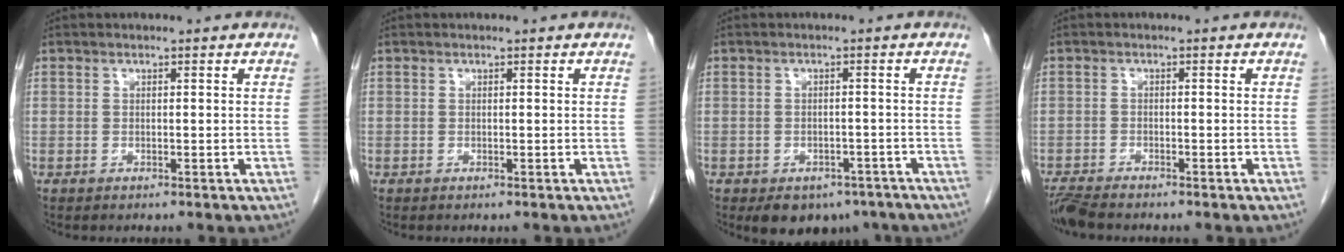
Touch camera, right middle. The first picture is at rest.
{"total": 0.0}
{"total": 6.7, "force": [-4.7, 4.1, 2.4], "torque": [-0.025, 0.005, -0.057]}
{"total": 4.4, "force": [-4.0, 0.6, 1.8], "torque": [-0.034, -0.016, -0.072]}